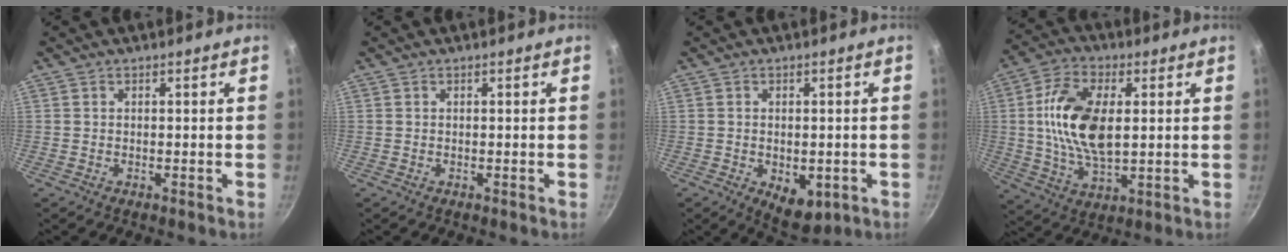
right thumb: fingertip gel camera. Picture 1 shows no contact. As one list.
[{"total": 0.0}, {"total": 7.3, "force": [-2.0, 4.4, 5.5], "torque": [-0.056, -0.004, -0.016]}, {"total": 15.0, "force": [2.0, 8.0, 12.5], "torque": [-0.229, 0.005, 0.034]}]